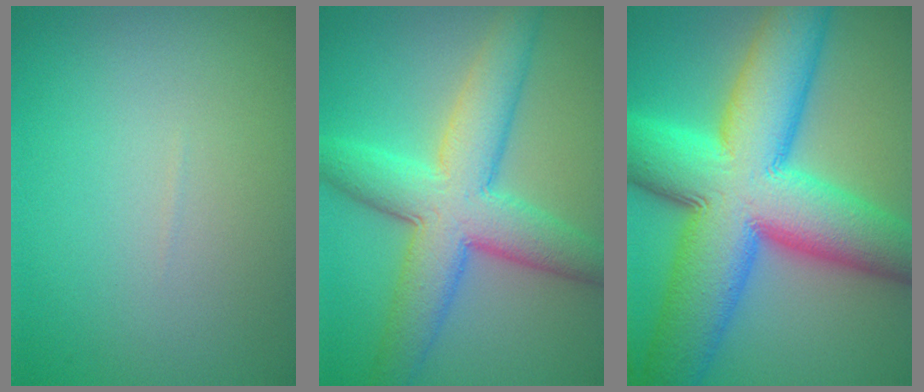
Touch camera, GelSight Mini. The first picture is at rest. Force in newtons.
{"total": 8.4, "press": 8.4, "slide": 0.3}
{"total": 16.0, "press": 16.0, "slide": 0.3}